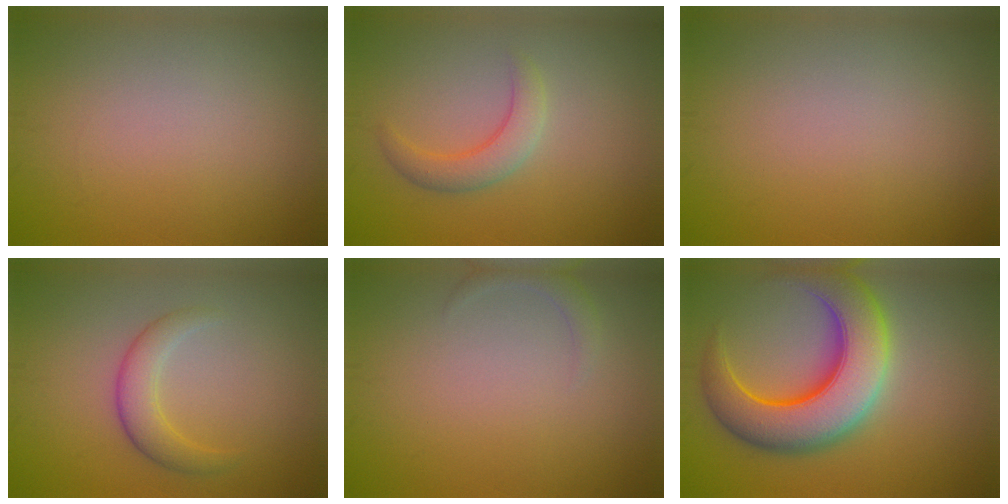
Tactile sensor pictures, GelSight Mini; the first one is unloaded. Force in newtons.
{"total": 2.7, "press": 2.7, "slide": 0.2}
{"total": 0.0}
{"total": 2.8, "press": 2.8, "slide": 0.1}
{"total": 1.3, "press": 1.3, "slide": 0.1}
{"total": 10.3, "press": 10.3, "slide": 0.4}